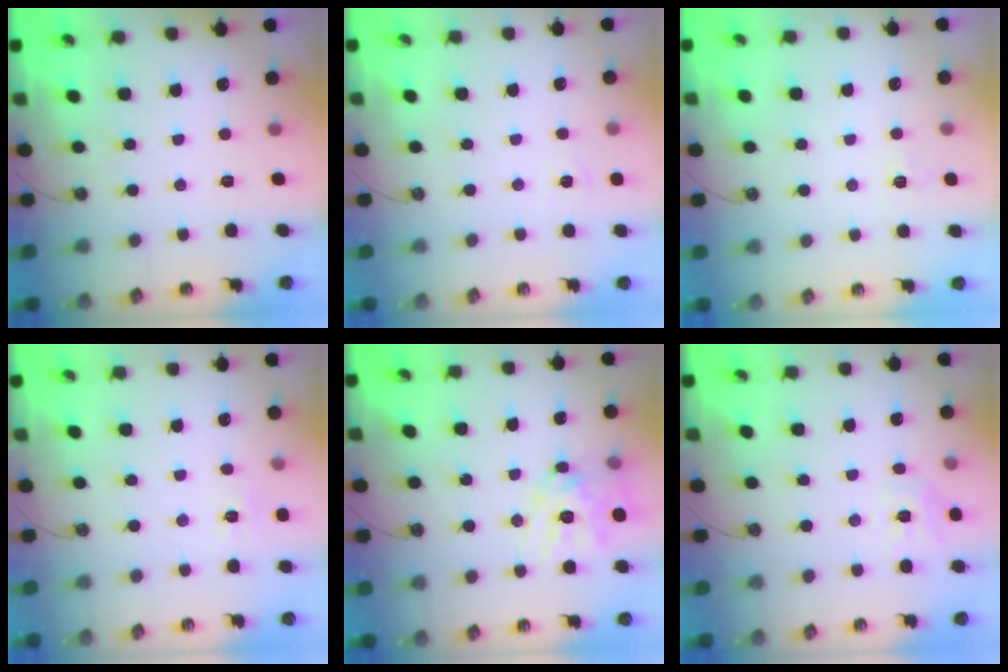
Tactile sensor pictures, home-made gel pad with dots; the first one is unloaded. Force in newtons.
{"total": 3.0, "press": 2.9, "slide": 0.4}
{"total": 2.7, "press": 2.7, "slide": 0.3}
{"total": 4.4, "press": 4.3, "slide": 0.6}
{"total": 14.9, "press": 14.8, "slide": 1.3}
{"total": 8.0, "press": 8.0, "slide": 0.7}